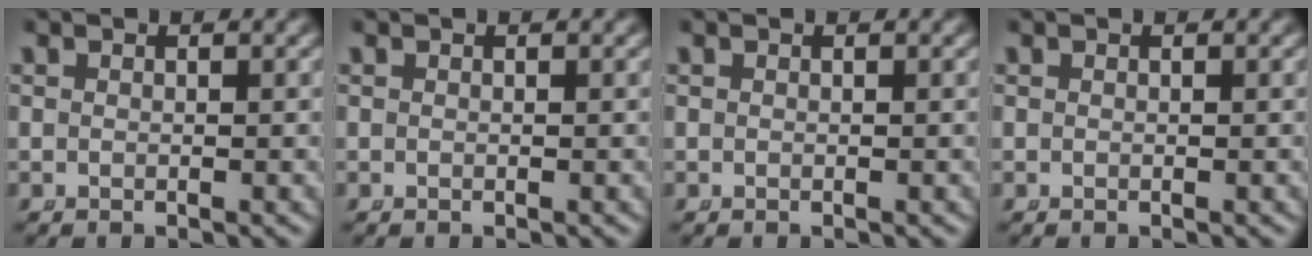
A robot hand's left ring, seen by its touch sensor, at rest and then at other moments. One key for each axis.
{"total": 0.0}
{"total": 0.0}
{"total": 0.0}